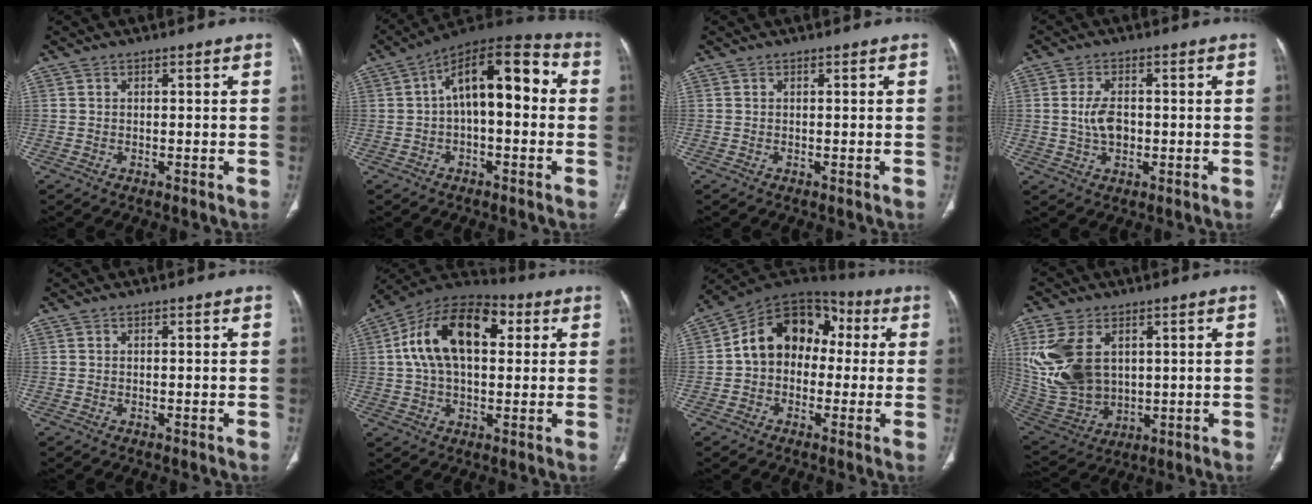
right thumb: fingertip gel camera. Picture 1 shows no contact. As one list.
[{"total": 15.4, "force": [1.4, 7.2, 13.6], "torque": [-0.188, 0.048, 0.015]}, {"total": 0.0}, {"total": 5.2, "force": [-0.1, 3.2, 4.1], "torque": [-0.078, 0.005, -0.001]}, {"total": 0.0}, {"total": 18.6, "force": [4.2, 10.8, 14.6], "torque": [-0.237, 0.027, 0.062]}, {"total": 15.2, "force": [1.0, 11.5, 9.9], "torque": [-0.118, 0.051, 0.000]}, {"total": 17.3, "force": [4.1, 11.5, 12.2], "torque": [-0.256, -0.015, 0.104]}]